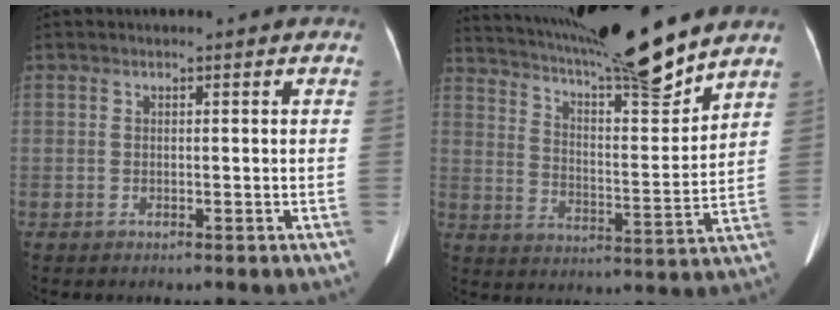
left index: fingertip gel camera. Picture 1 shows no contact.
{"total": 17.8, "force": [15.7, -0.1, 8.4], "torque": [-0.149, -0.018, 0.245]}